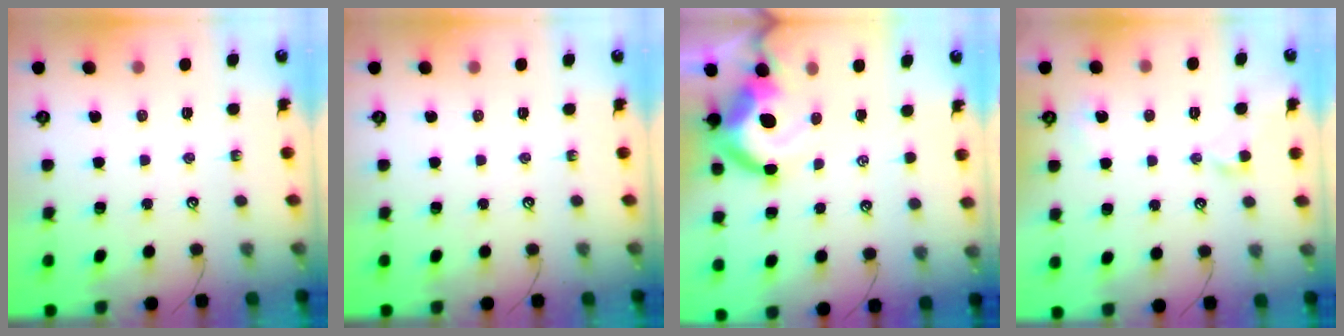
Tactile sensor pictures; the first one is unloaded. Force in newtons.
{"total": 0.0}
{"total": 11.9, "press": 11.7, "slide": 2.0}
{"total": 1.7, "press": 1.6, "slide": 0.5}